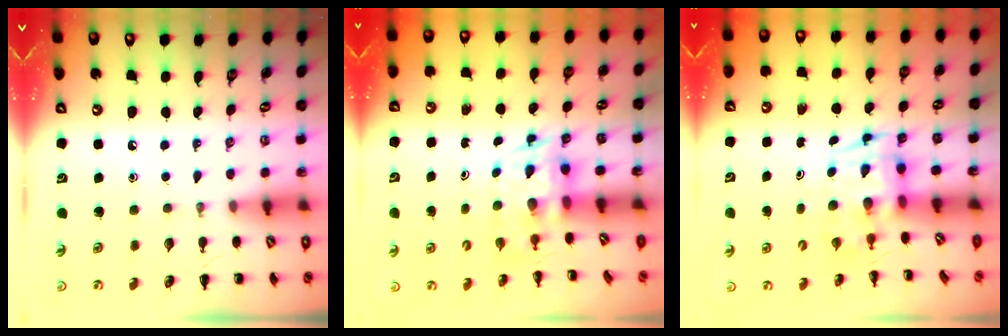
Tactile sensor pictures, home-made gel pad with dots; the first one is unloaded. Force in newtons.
{"total": 3.8, "press": 3.7, "slide": 0.8}
{"total": 3.4, "press": 3.3, "slide": 0.7}